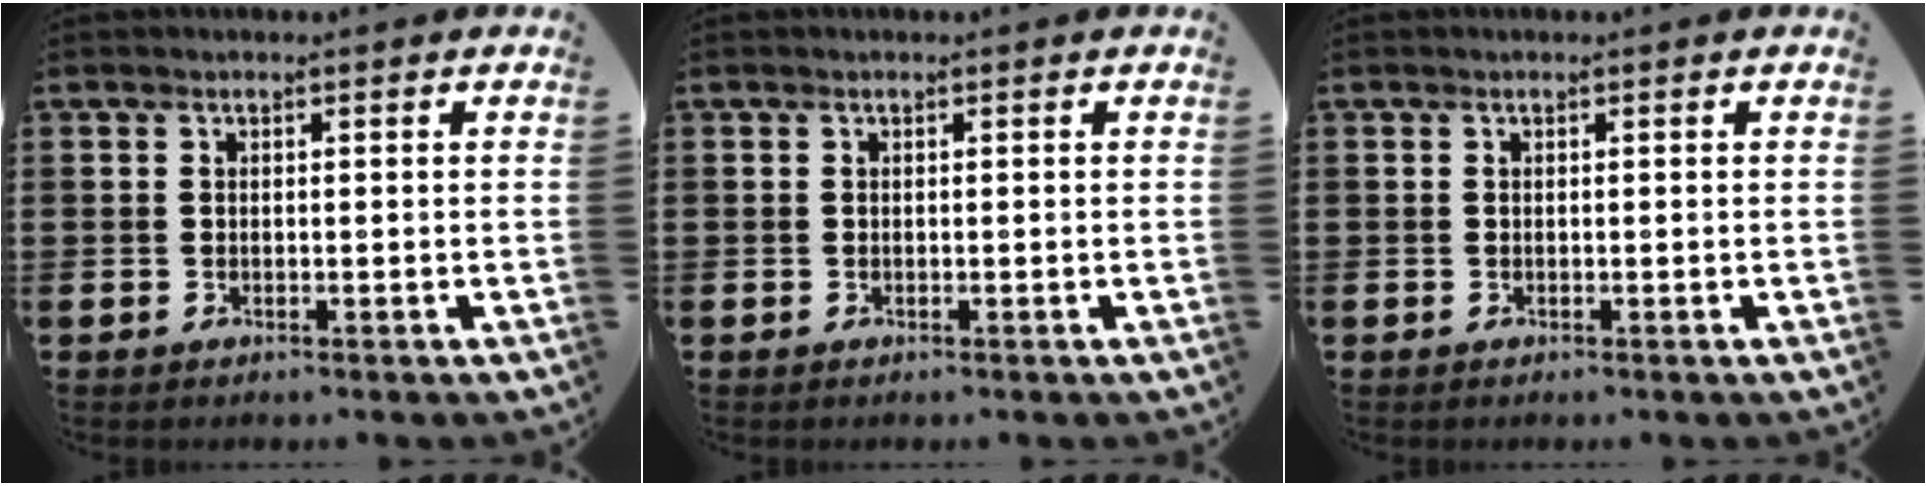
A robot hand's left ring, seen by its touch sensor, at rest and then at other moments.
{"total": 0.0}
{"total": 0.0}